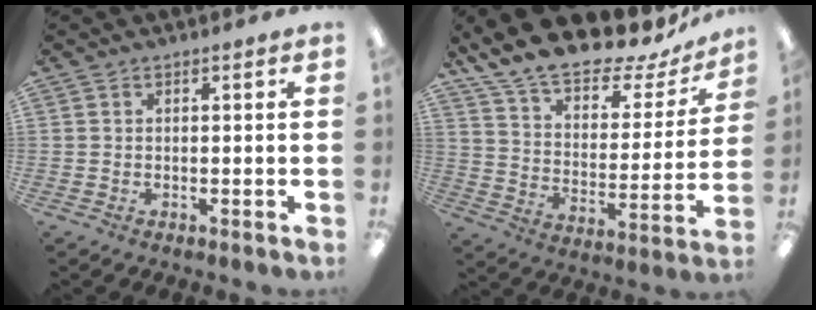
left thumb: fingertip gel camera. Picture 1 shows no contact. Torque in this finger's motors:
{"motor_torque": [0.20, 0.20, 1.39, -1.38, 0.29]}